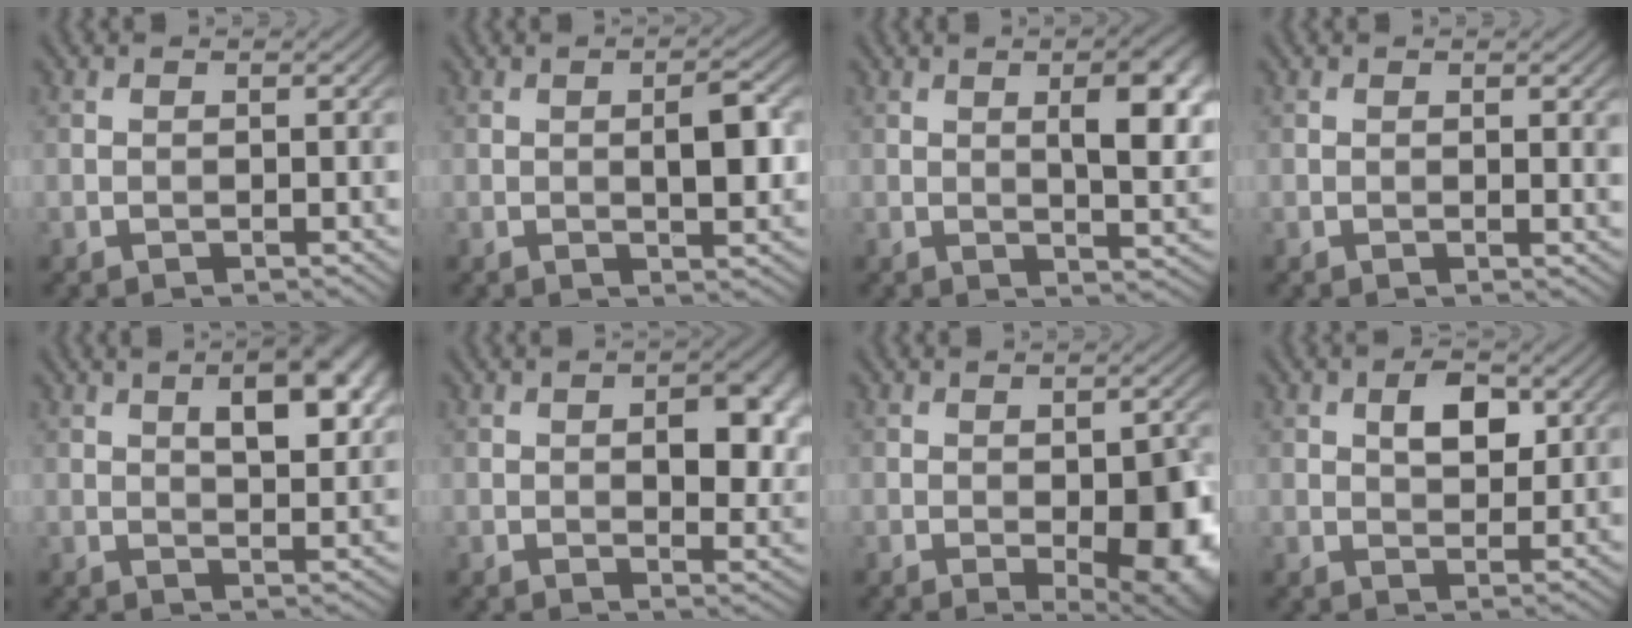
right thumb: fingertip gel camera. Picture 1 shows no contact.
{"total": 4.3, "force": [0.2, 1.4, 4.1], "torque": [-0.067, 0.004, 0.002]}
{"total": 7.9, "force": [1.9, 2.7, 7.2], "torque": [-0.104, 0.006, 0.028]}
{"total": 1.1, "force": [0.4, 0.3, 1.0], "torque": [-0.012, -0.005, 0.007]}
{"total": 8.6, "force": [3.3, 3.6, 7.1], "torque": [-0.095, 0.011, 0.043]}
{"total": 7.7, "force": [1.2, 4.0, 6.5], "torque": [-0.087, 0.001, 0.019]}
{"total": 8.9, "force": [-2.2, 3.8, 7.8], "torque": [-0.099, -0.012, -0.021]}
{"total": 4.3, "force": [1.5, 2.3, 3.3], "torque": [-0.056, 0.001, 0.026]}